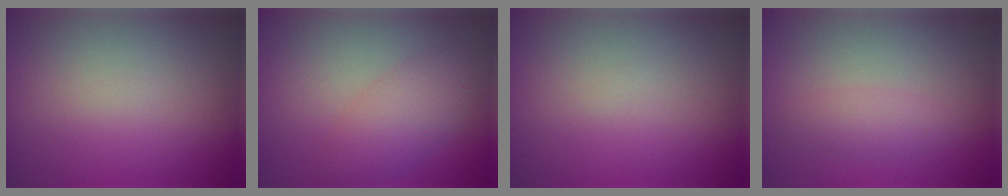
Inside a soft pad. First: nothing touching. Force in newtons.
{"total": 3.6, "press": 3.6, "slide": 0.3}
{"total": 0.0}
{"total": 1.6, "press": 1.6, "slide": 0.0}